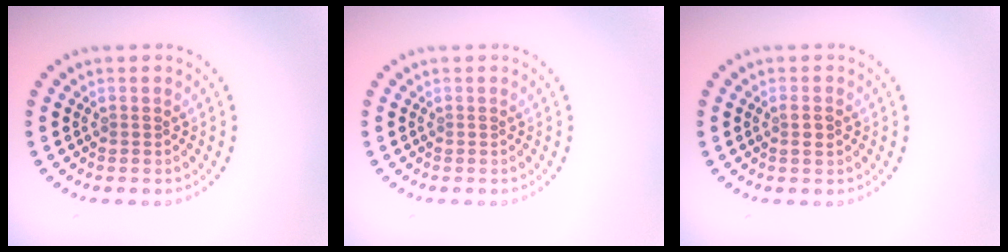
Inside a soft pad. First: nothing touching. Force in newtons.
{"total": 0.0}
{"total": 1.2, "press": 1.1, "slide": 0.5}